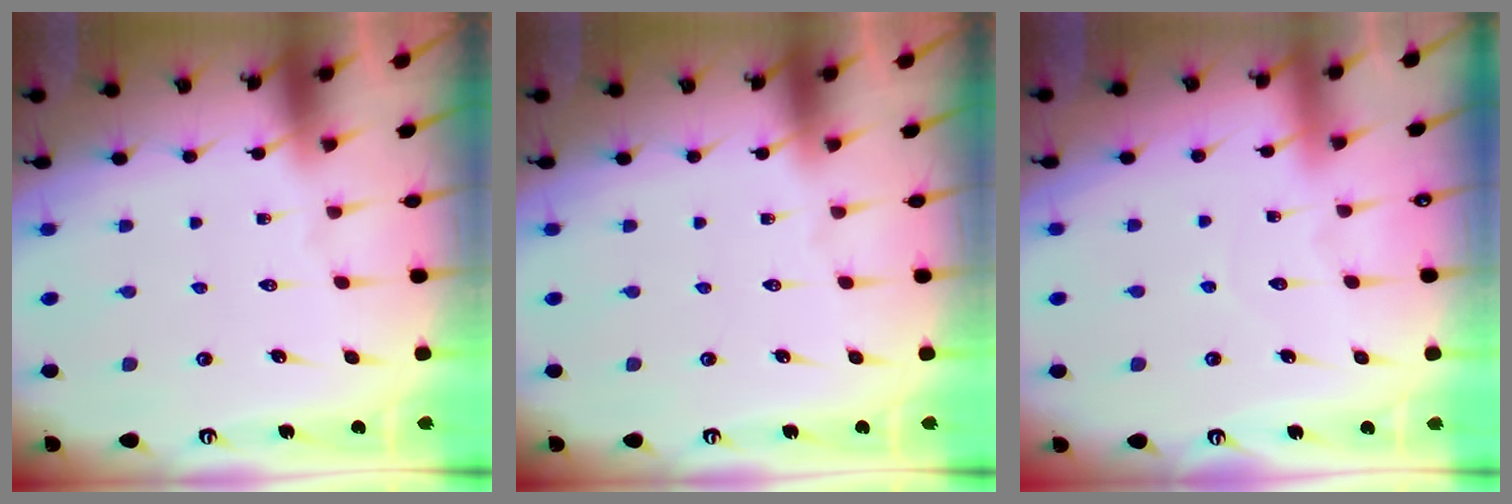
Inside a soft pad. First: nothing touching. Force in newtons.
{"total": 0.0}
{"total": 3.0, "press": 2.9, "slide": 0.3}